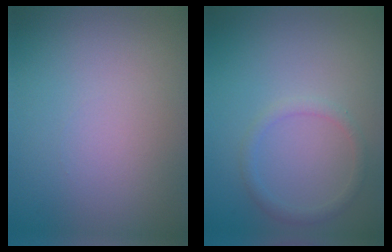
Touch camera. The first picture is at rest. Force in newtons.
{"total": 1.4, "press": 1.4, "slide": 0.2}